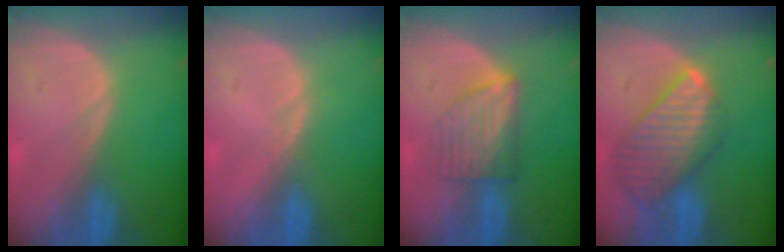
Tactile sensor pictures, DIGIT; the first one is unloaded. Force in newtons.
{"total": 0.7, "press": 0.5, "slide": 0.4}
{"total": 5.9, "press": 5.6, "slide": 1.8}
{"total": 9.8, "press": 8.5, "slide": 4.8}